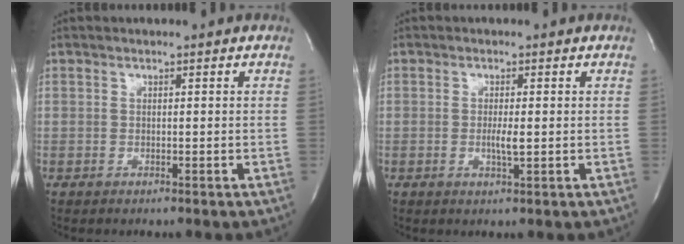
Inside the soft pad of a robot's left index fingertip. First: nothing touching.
{"total": 2.1, "force": [-0.3, 0.2, 2.1], "torque": [-0.043, -0.005, -0.004]}